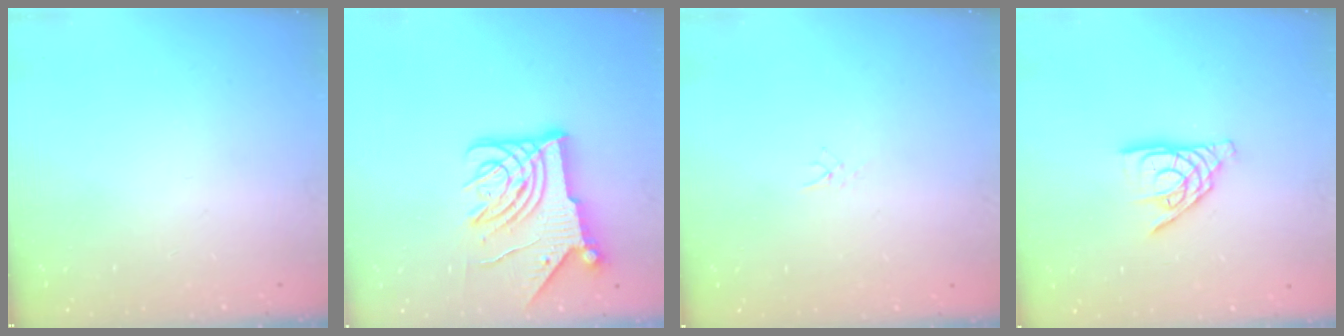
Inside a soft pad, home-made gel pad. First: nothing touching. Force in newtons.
{"total": 16.1, "press": 16.0, "slide": 1.8}
{"total": 2.0, "press": 2.0, "slide": 0.3}
{"total": 11.4, "press": 11.4, "slide": 1.1}